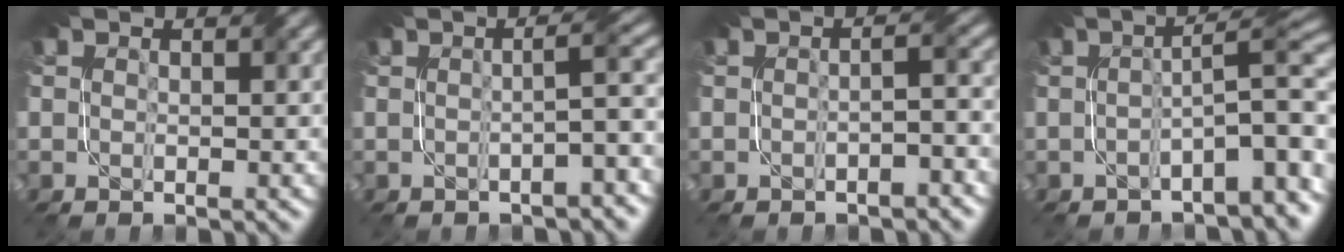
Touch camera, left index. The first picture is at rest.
{"total": 3.6, "force": [-1.3, 0.5, 3.3], "torque": [-0.036, 0.016, -0.032]}
{"total": 2.1, "force": [-1.3, 0.1, 1.6], "torque": [-0.024, 0.009, -0.026]}
{"total": 7.2, "force": [-2.5, 1.5, 6.6], "torque": [-0.078, 0.019, -0.043]}